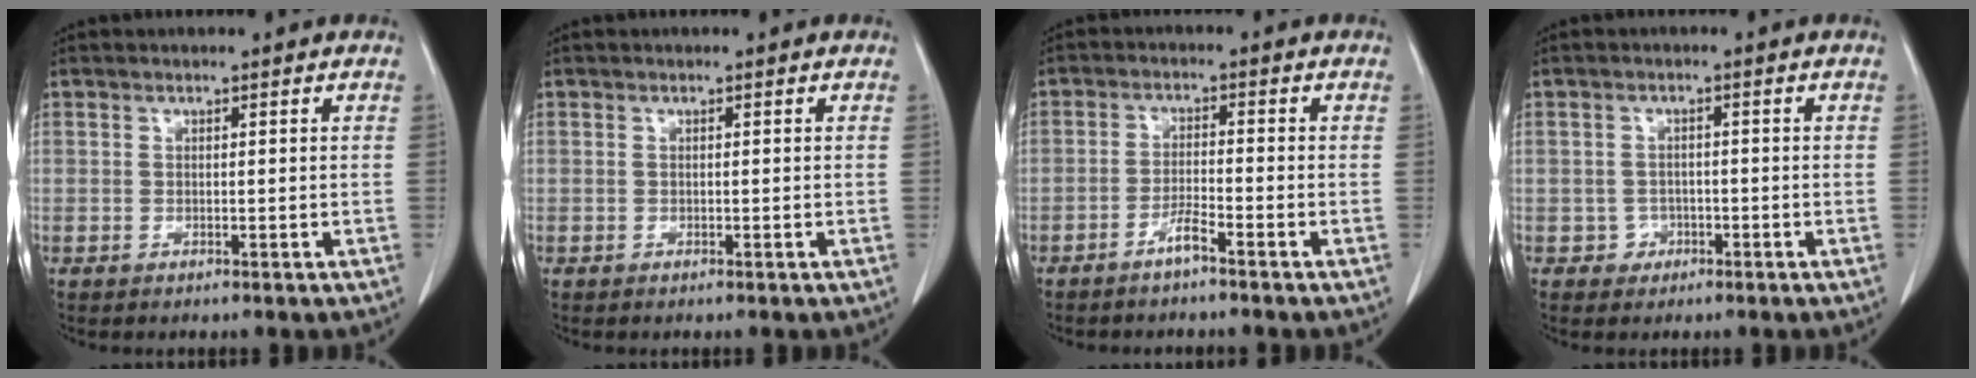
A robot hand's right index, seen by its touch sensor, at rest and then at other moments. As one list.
[{"total": 0.0}, {"total": 2.9, "force": [-2.2, -0.2, 1.9], "torque": [-0.038, 0.000, -0.044]}, {"total": 2.2, "force": [-0.9, 2.0, 0.0], "torque": [0.010, 0.012, -0.014]}]